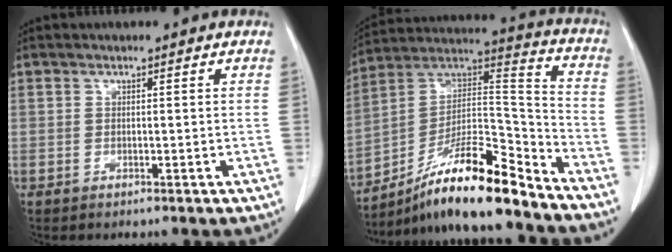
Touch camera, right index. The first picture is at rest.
{"total": 17.8, "force": [-14.0, 1.5, 10.9], "torque": [-0.191, 0.025, -0.244]}